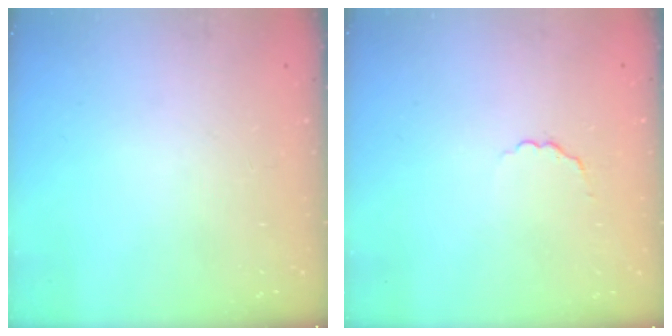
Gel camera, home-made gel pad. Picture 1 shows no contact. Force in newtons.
{"total": 1.8, "press": 1.5, "slide": 1.0}